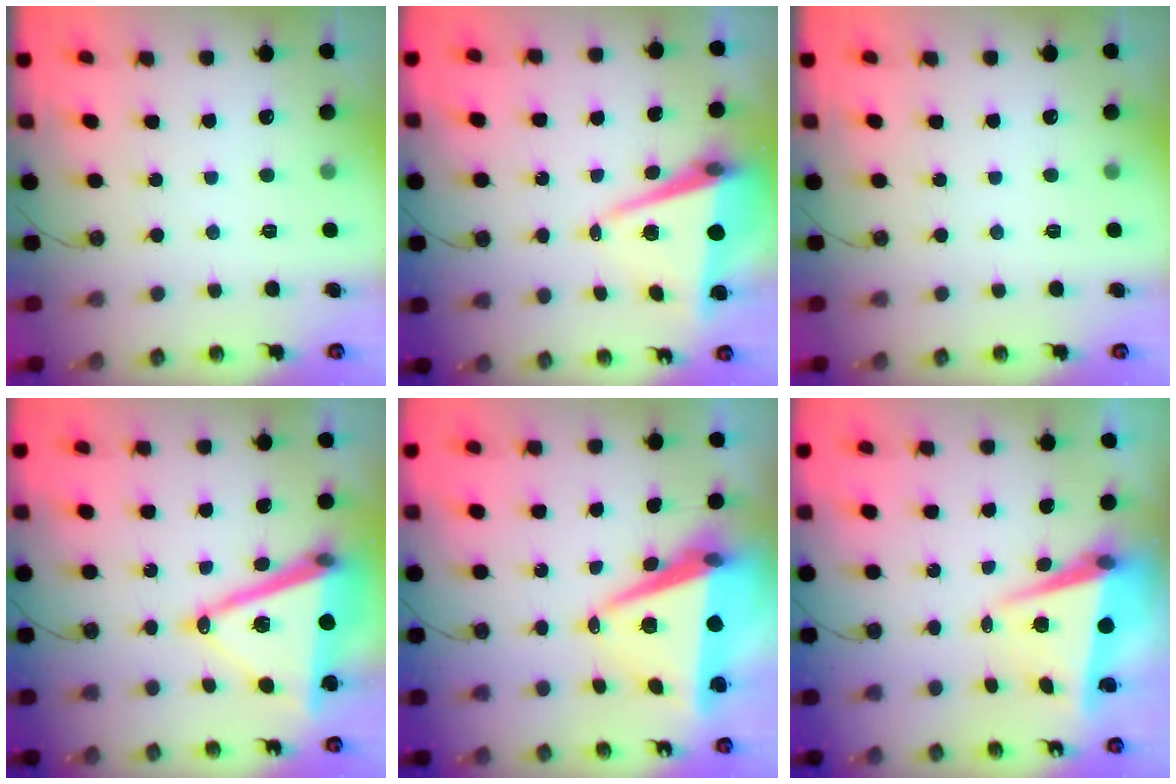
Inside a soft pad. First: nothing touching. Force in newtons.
{"total": 8.9, "press": 8.3, "slide": 3.3}
{"total": 0.0}
{"total": 18.3, "press": 17.9, "slide": 3.9}
{"total": 12.0, "press": 11.3, "slide": 4.0}
{"total": 6.7, "press": 6.5, "slide": 1.9}